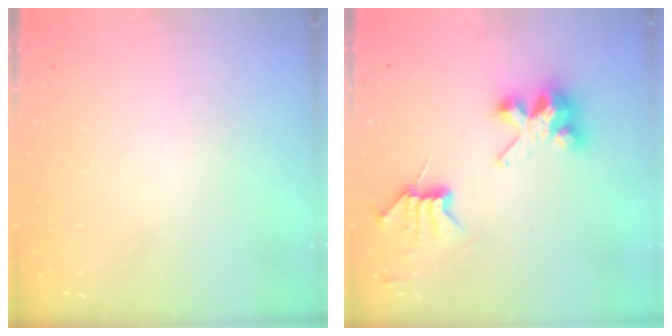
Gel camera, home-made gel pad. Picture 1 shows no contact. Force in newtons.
{"total": 6.1, "press": 6.1, "slide": 0.2}